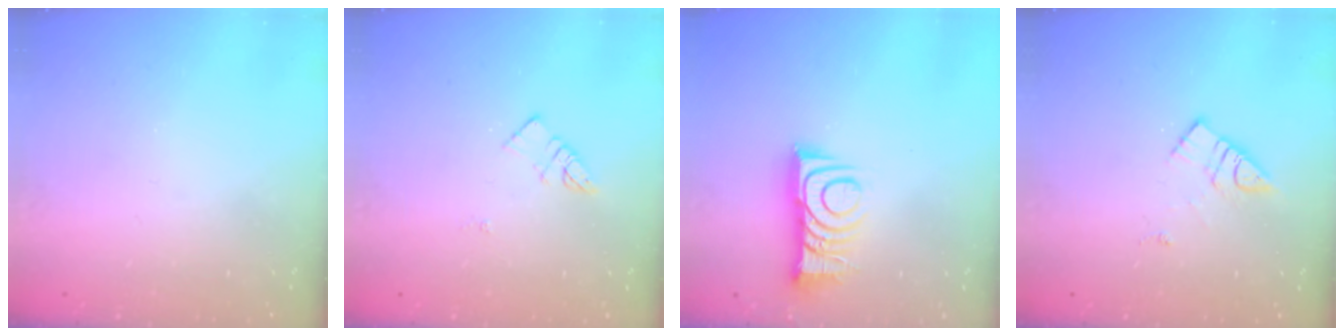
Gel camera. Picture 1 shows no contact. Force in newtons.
{"total": 3.1, "press": 3.1, "slide": 0.3}
{"total": 10.3, "press": 10.3, "slide": 0.4}
{"total": 9.3, "press": 9.3, "slide": 0.5}